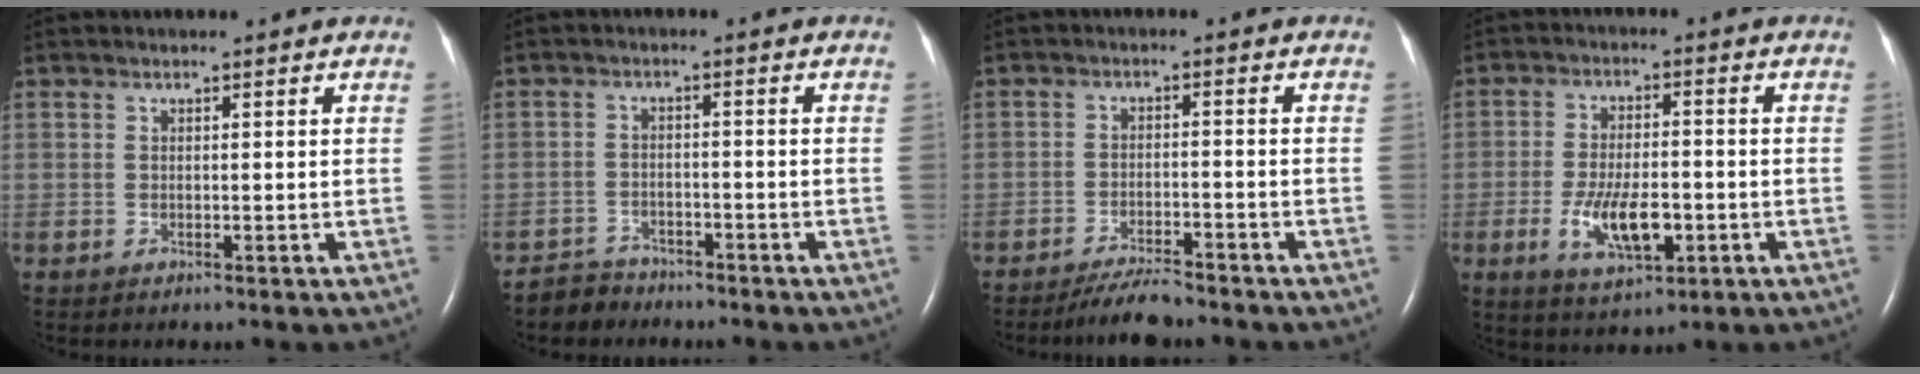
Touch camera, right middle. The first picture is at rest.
{"total": 3.7, "force": [-3.2, 1.6, -0.6], "torque": [0.009, -0.001, -0.061]}
{"total": 4.9, "force": [-4.5, 0.4, 1.8], "torque": [-0.039, -0.016, -0.081]}
{"total": 8.4, "force": [-2.6, 3.3, 7.3], "torque": [-0.144, -0.006, -0.039]}